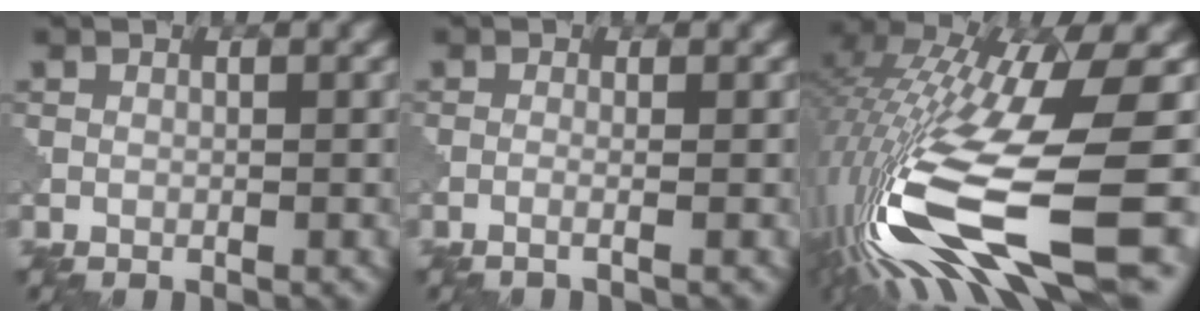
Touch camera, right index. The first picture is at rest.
{"total": 1.5, "force": [-0.3, 0.6, 1.4], "torque": [-0.010, -0.003, -0.028]}
{"total": 14.7, "force": [-3.9, 3.8, 13.6], "torque": [-0.277, -0.017, -0.054]}